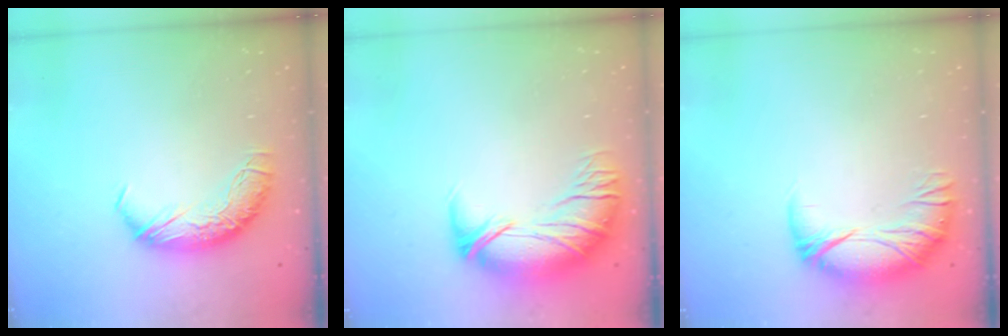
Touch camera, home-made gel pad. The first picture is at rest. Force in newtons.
{"total": 2.9, "press": 0.6, "slide": 2.9}
{"total": 4.0, "press": 3.4, "slide": 2.1}